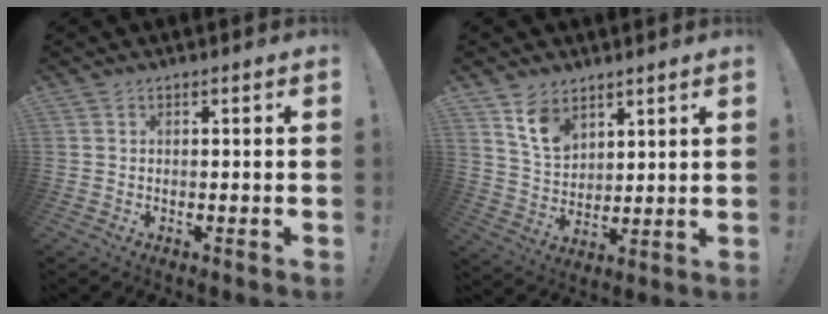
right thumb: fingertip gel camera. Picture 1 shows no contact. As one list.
[{"total": 10.0, "force": [6.7, 6.2, 4.0], "torque": [-0.075, -0.035, 0.133]}]